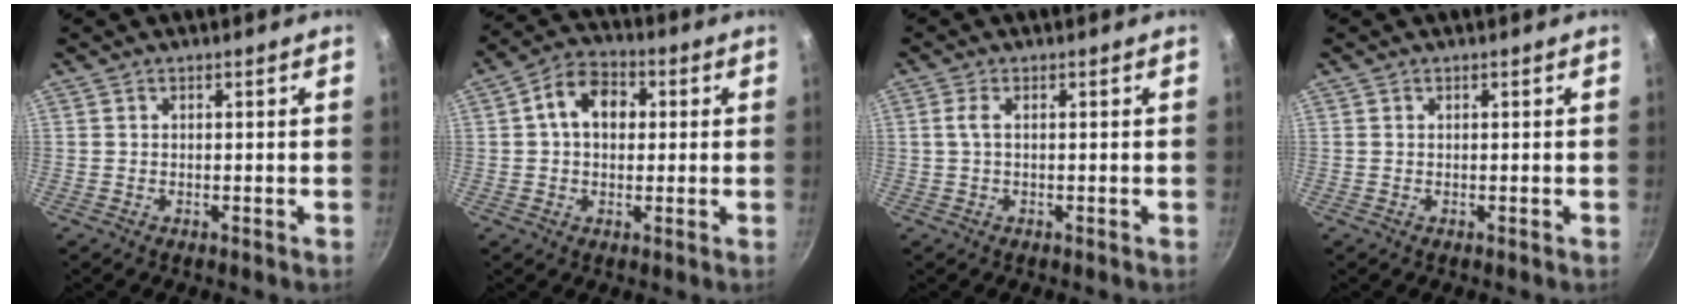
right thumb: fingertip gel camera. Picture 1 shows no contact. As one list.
[{"total": 9.2, "force": [1.5, 6.7, 6.2], "torque": [-0.074, 0.021, 0.009]}, {"total": 1.9, "force": [0.1, 0.6, 1.8], "torque": [-0.045, 0.005, 0.003]}, {"total": 0.0}]